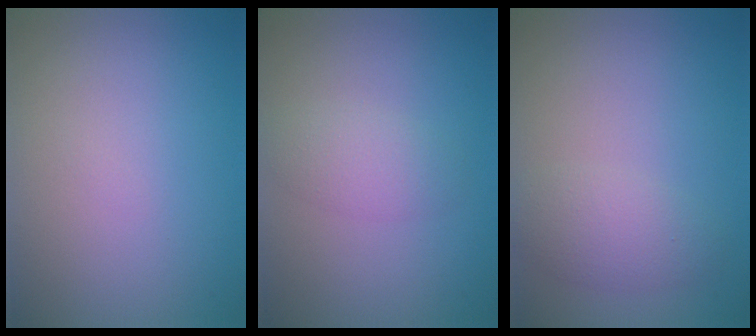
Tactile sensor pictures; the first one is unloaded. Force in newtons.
{"total": 2.1, "press": 2.1, "slide": 0.1}
{"total": 2.6, "press": 2.6, "slide": 0.1}